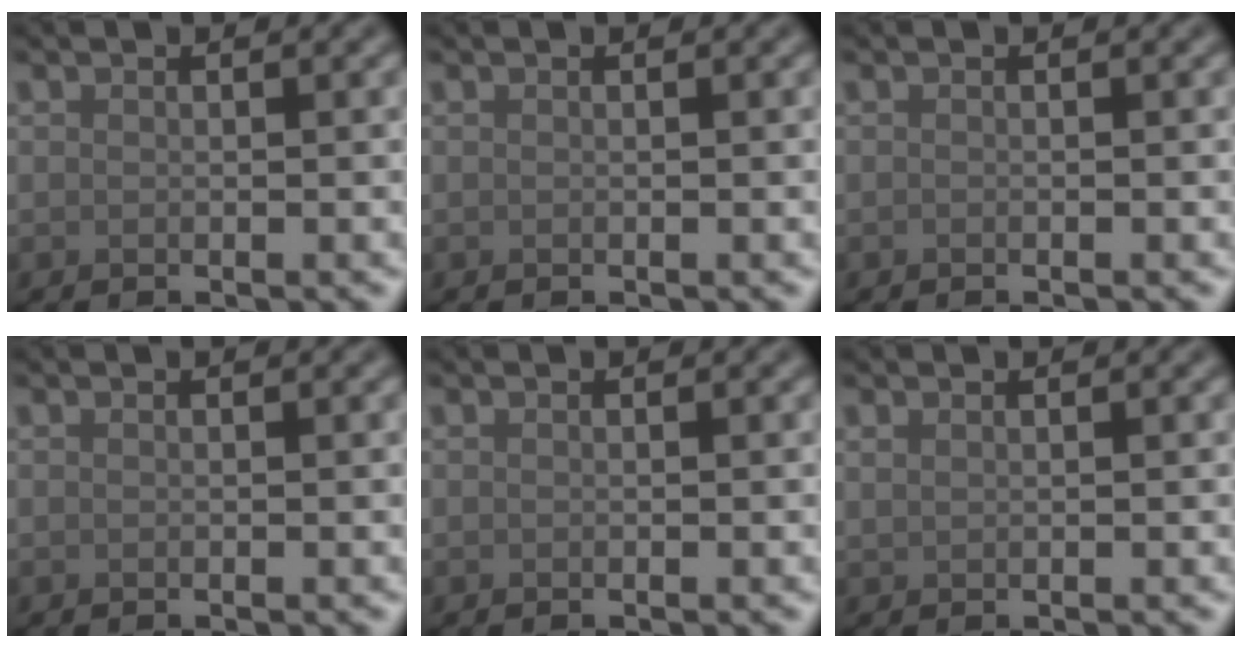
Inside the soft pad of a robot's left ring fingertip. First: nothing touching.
{"total": 0.0}
{"total": 0.0}
{"total": 0.0}
{"total": 0.0}
{"total": 0.5, "force": [0.4, 0.2, 0.2], "torque": [-0.007, 0.003, 0.011]}